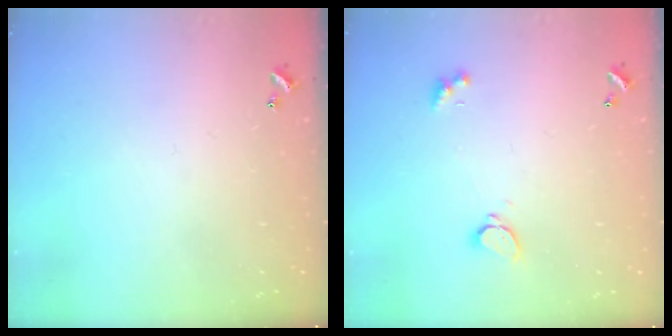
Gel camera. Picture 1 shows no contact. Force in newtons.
{"total": 1.7, "press": 1.6, "slide": 0.3}